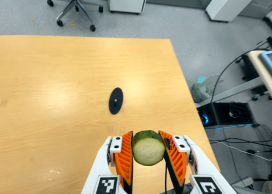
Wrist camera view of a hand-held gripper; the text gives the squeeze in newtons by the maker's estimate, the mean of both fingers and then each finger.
{"total": 11.2, "left": 9.9, "right": 12.5}